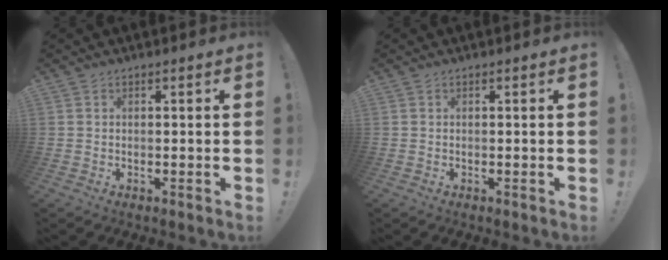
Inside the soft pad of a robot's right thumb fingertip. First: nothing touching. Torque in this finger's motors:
{"motor_torque": [0.00, 0.00, -0.01, 0.04, 0.02]}